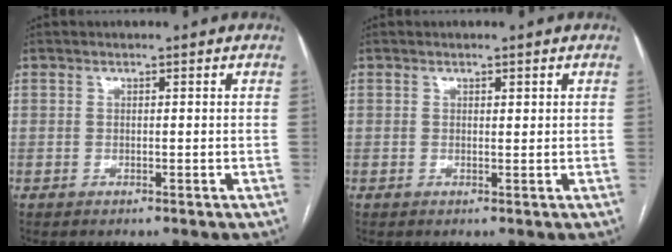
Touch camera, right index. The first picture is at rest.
{"total": 0.8, "force": [0.4, 0.3, 0.6], "torque": [-0.008, -0.001, 0.006]}